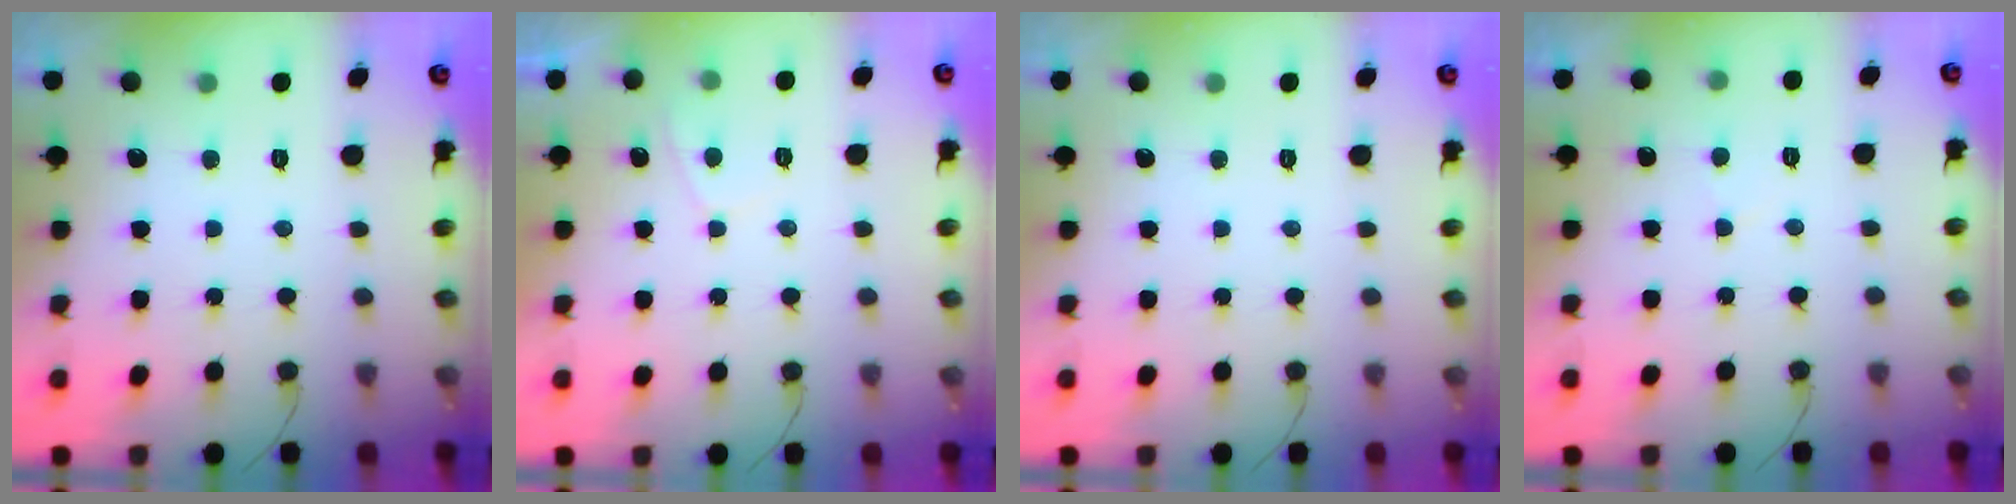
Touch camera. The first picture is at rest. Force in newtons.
{"total": 1.6, "press": 1.5, "slide": 0.6}
{"total": 0.0}
{"total": 1.7, "press": 1.6, "slide": 0.4}